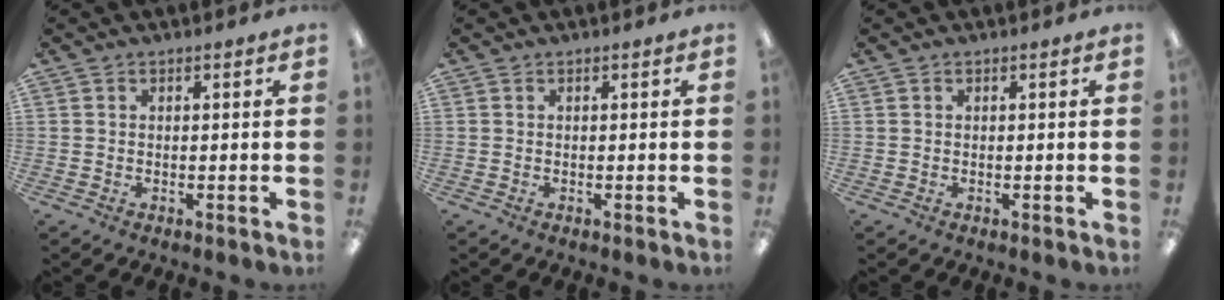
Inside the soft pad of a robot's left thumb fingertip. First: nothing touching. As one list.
[{"total": 0.0}, {"total": 0.0}]